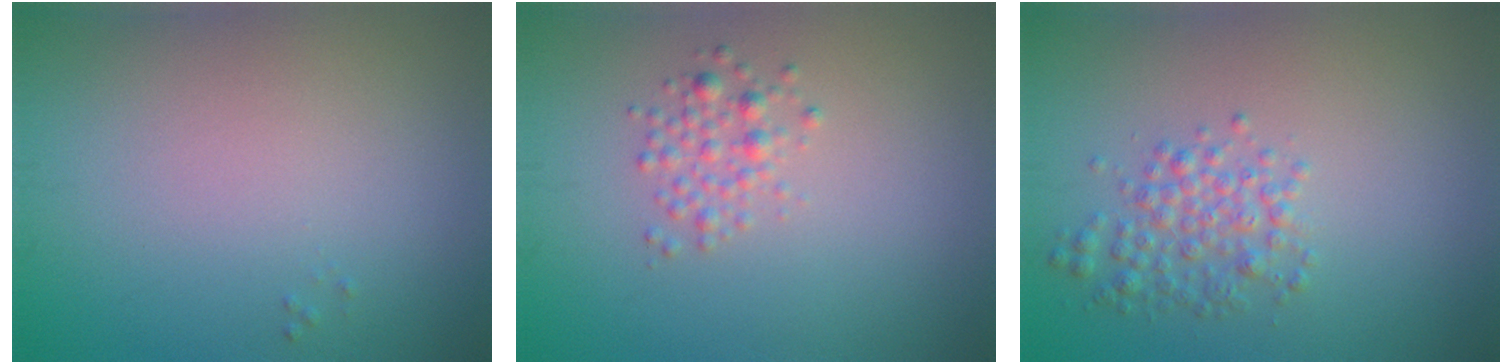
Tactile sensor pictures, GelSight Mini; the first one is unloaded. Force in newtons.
{"total": 1.7, "press": 1.7, "slide": 0.1}
{"total": 2.6, "press": 2.6, "slide": 0.0}